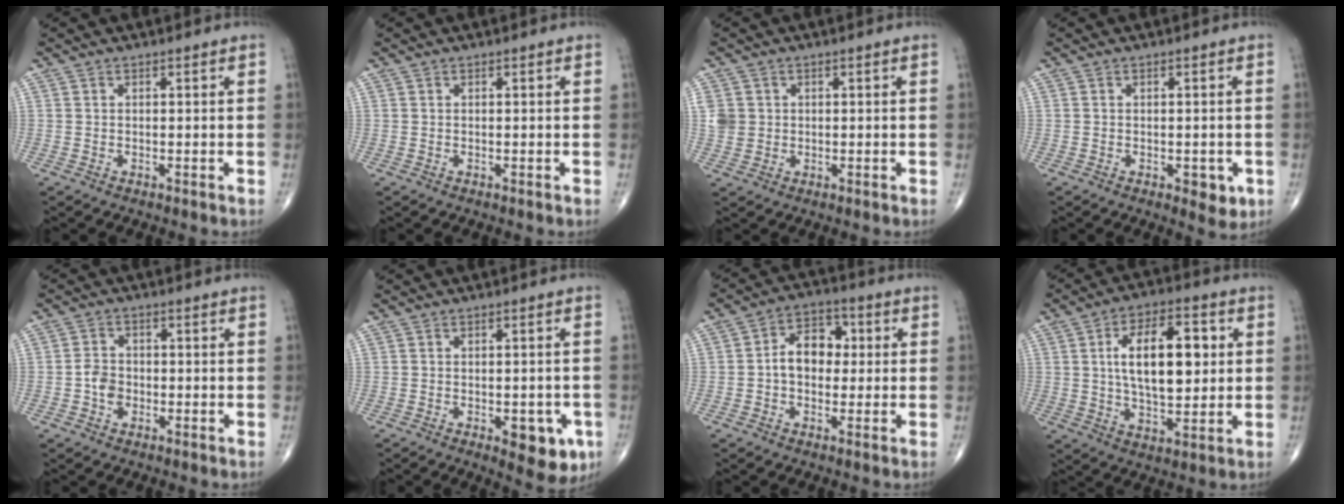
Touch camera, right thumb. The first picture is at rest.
{"total": 0.0}
{"total": 4.4, "force": [0.6, 4.0, 1.5], "torque": [-0.021, 0.004, 0.019]}
{"total": 3.8, "force": [-1.2, 1.9, 3.0], "torque": [-0.024, -0.004, -0.011]}
{"total": 3.7, "force": [-0.9, 2.9, 2.0], "torque": [-0.027, 0.010, -0.022]}
{"total": 8.4, "force": [-3.2, 3.8, 6.7], "torque": [-0.058, 0.003, -0.031]}
{"total": 8.4, "force": [0.1, 6.1, 5.8], "torque": [-0.068, 0.026, -0.009]}
{"total": 15.6, "force": [2.6, 7.7, 13.4], "torque": [-0.197, 0.001, 0.042]}